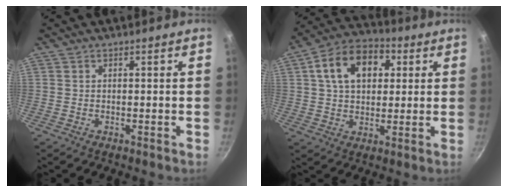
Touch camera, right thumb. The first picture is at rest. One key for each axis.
{"total": 13.8, "fx": 3.8, "fy": 9.4, "fz": 9.3, "tx": -0.129, "ty": 0.014, "tz": 0.048}